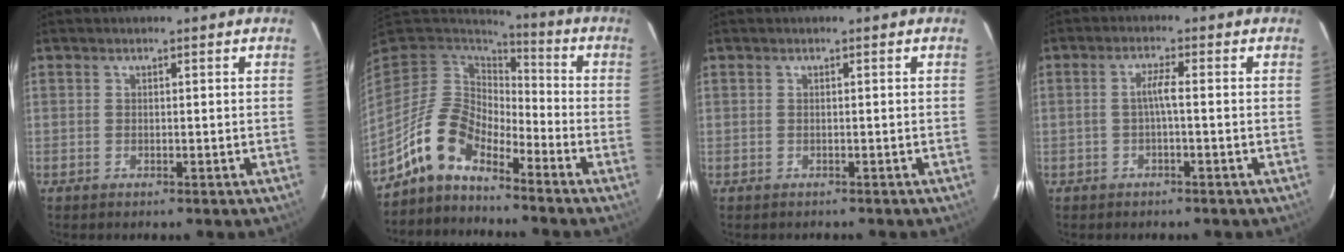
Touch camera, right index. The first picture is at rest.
{"total": 10.6, "force": [-7.7, 4.6, 5.5], "torque": [-0.111, 0.012, -0.159]}
{"total": 0.6, "force": [-0.3, 0.4, -0.1], "torque": [0.001, 0.003, 0.000]}
{"total": 2.6, "force": [-0.6, -0.1, 2.5], "torque": [-0.049, 0.005, -0.011]}